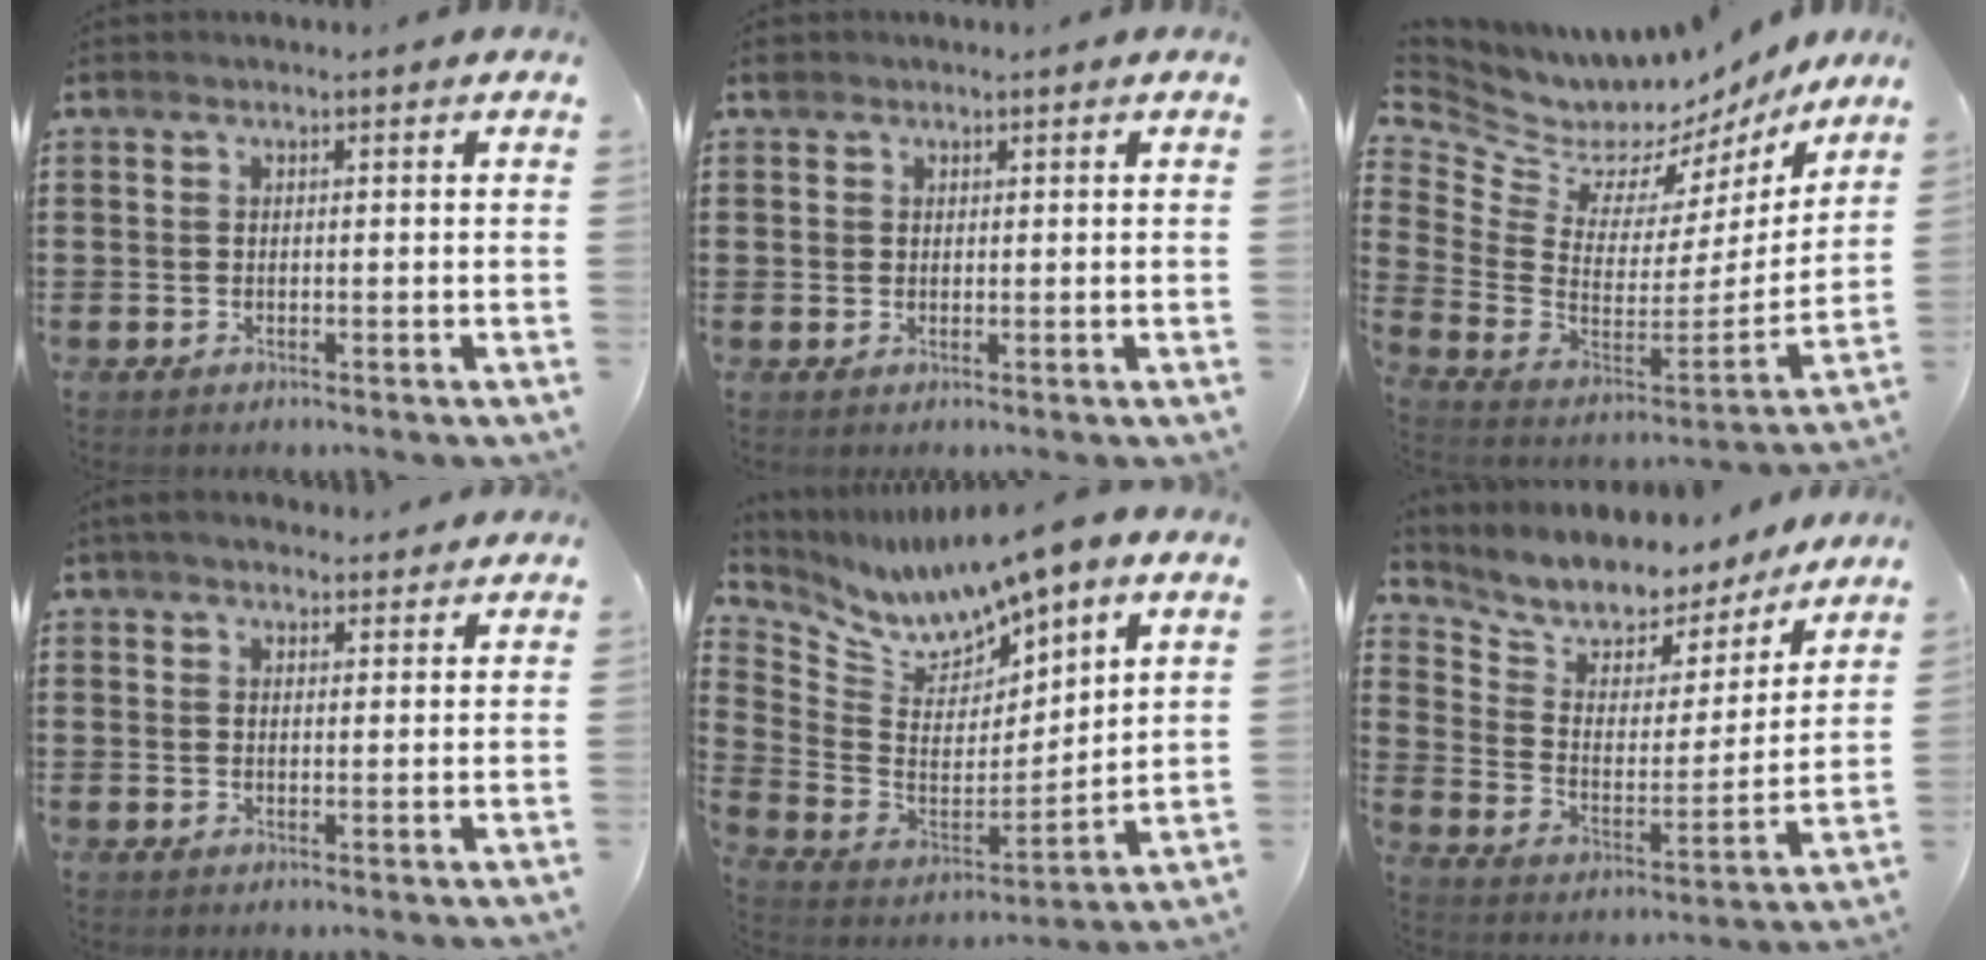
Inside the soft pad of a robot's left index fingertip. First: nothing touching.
{"total": 1.5, "force": [0.9, 1.1, 0.2], "torque": [-0.009, 0.006, 0.018]}
{"total": 6.0, "force": [5.3, 2.8, 0.0], "torque": [-0.046, -0.058, 0.091]}
{"total": 3.2, "force": [2.9, 0.9, 0.9], "torque": [-0.025, 0.001, 0.055]}
{"total": 9.2, "force": [8.5, 2.2, 2.6], "torque": [-0.095, -0.058, 0.149]}
{"total": 6.9, "force": [6.2, 2.8, 1.0], "torque": [-0.048, -0.051, 0.101]}